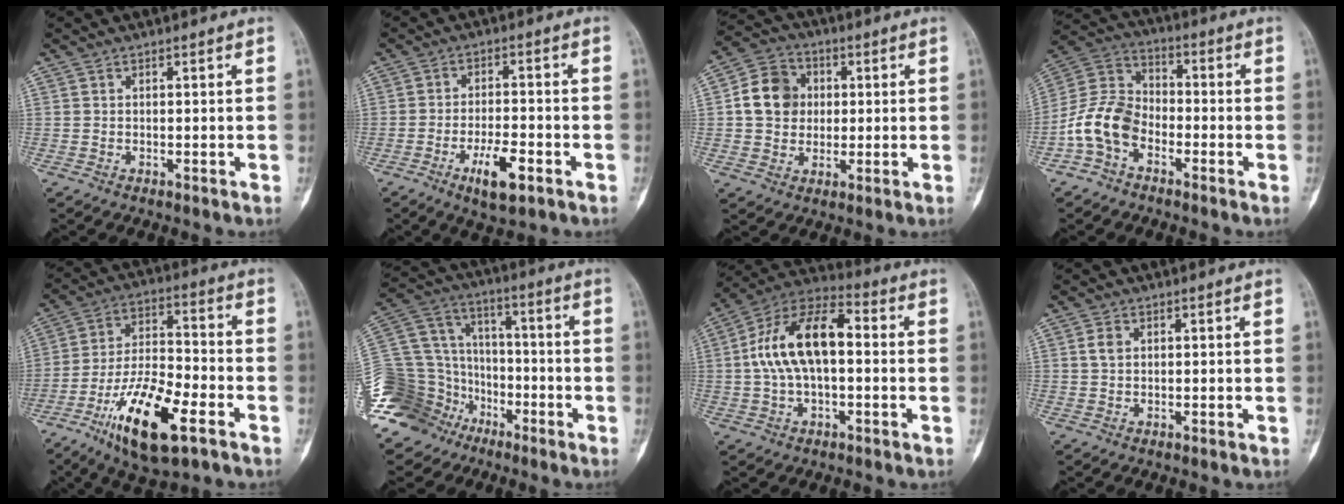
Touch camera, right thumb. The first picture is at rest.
{"total": 7.4, "force": [-3.6, 2.5, 6.0], "torque": [-0.103, 0.013, -0.057]}
{"total": 9.9, "force": [1.1, 8.5, 4.9], "torque": [-0.062, 0.009, 0.010]}
{"total": 10.7, "force": [-4.5, 7.2, 6.4], "torque": [-0.124, 0.045, -0.101]}
{"total": 17.8, "force": [-9.0, 6.3, 14.1], "torque": [-0.252, 0.045, -0.154]}
{"total": 23.8, "force": [-11.9, 18.2, 9.7], "torque": [-0.221, 0.084, -0.206]}
{"total": 15.7, "force": [0.9, 8.1, 13.4], "torque": [-0.246, 0.044, 0.006]}
{"total": 2.0, "force": [0.6, 1.4, 1.4], "torque": [-0.026, 0.003, 0.012]}